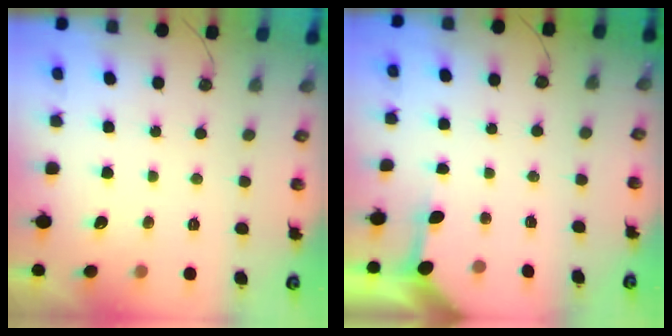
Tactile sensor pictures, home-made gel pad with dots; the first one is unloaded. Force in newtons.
{"total": 2.7, "press": 2.6, "slide": 0.3}